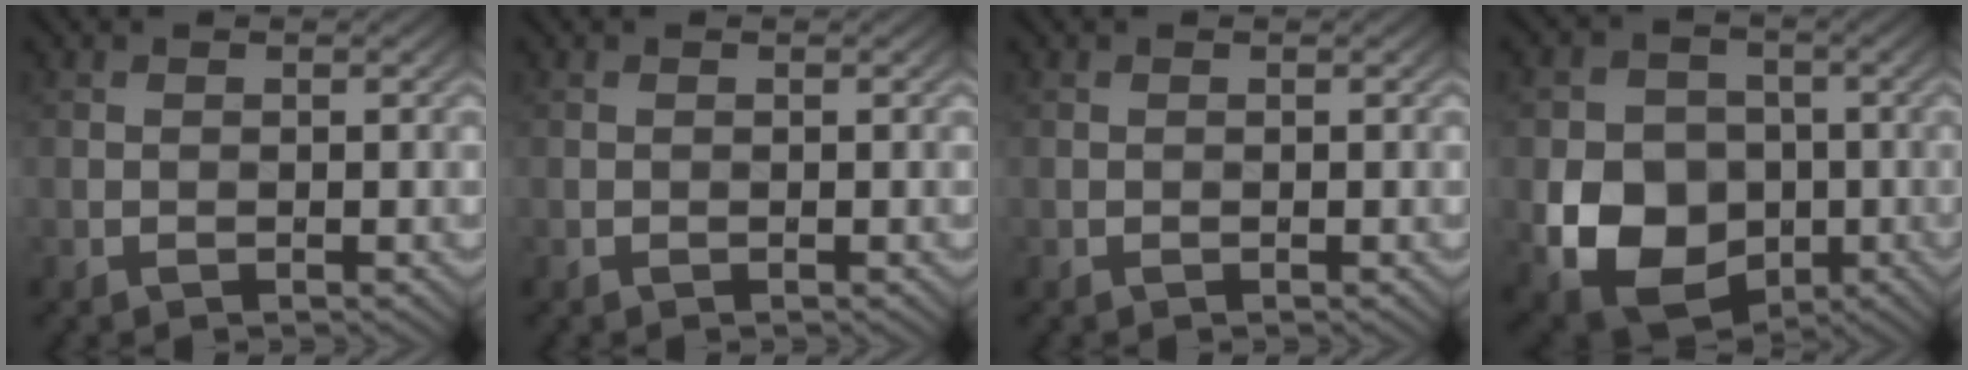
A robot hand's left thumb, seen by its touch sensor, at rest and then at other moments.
{"total": 0.0}
{"total": 0.0}
{"total": 10.6, "force": [-2.0, 8.9, 5.4], "torque": [-0.125, -0.040, -0.037]}